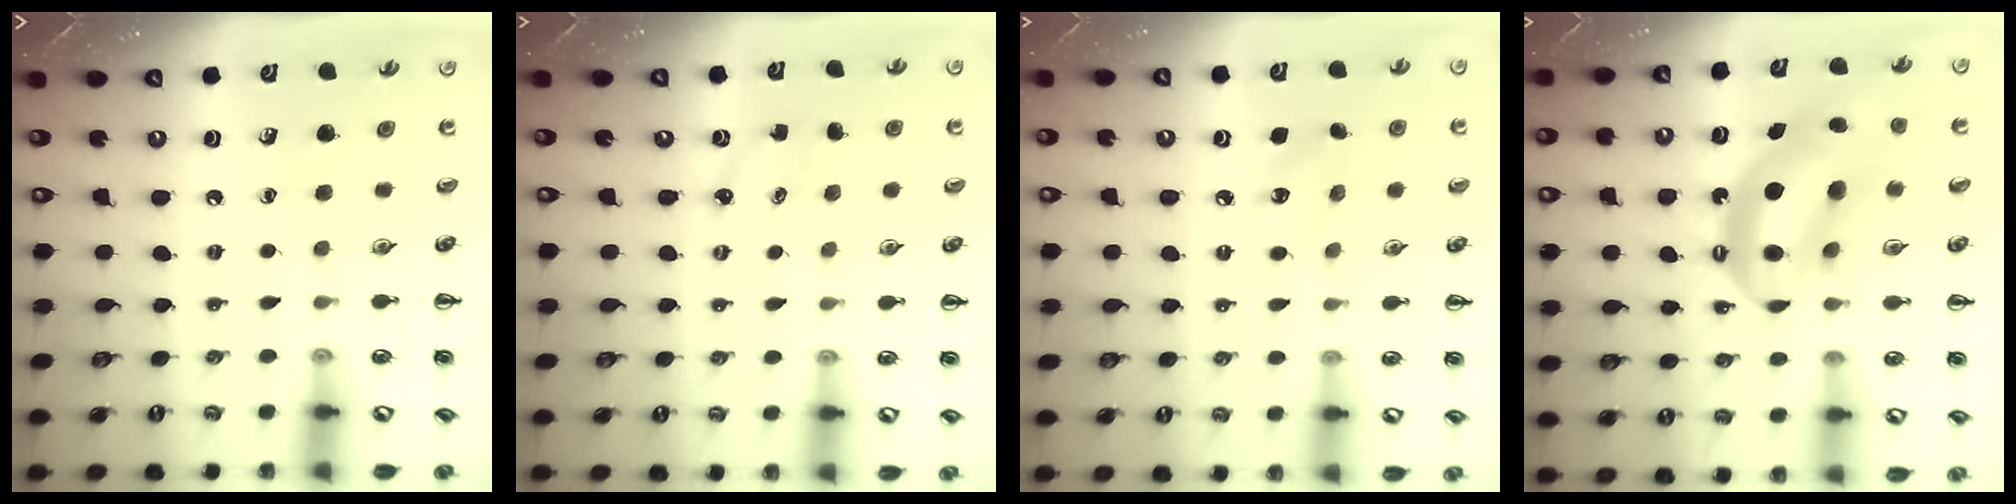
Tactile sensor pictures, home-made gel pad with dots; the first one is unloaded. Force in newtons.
{"total": 2.9, "press": 2.7, "slide": 0.8}
{"total": 6.9, "press": 6.6, "slide": 2.0}
{"total": 12.9, "press": 12.5, "slide": 3.3}